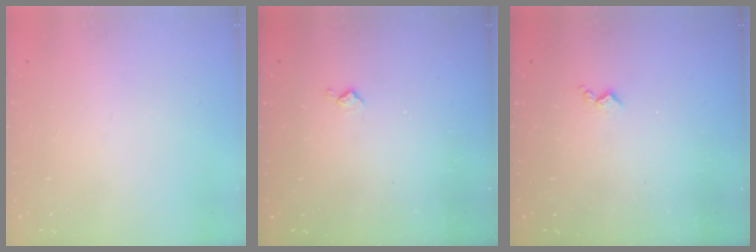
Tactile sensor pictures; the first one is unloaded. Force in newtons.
{"total": 3.3, "press": 3.3, "slide": 0.6}
{"total": 4.0, "press": 4.0, "slide": 0.7}